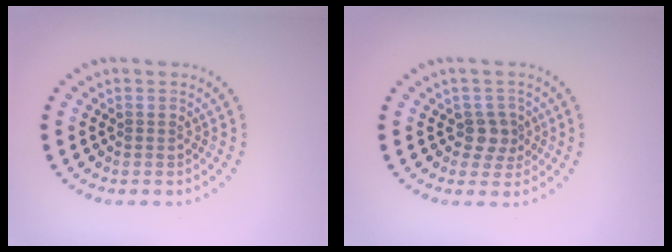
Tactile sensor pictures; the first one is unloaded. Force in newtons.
{"total": 2.0, "press": 1.7, "slide": 1.2}